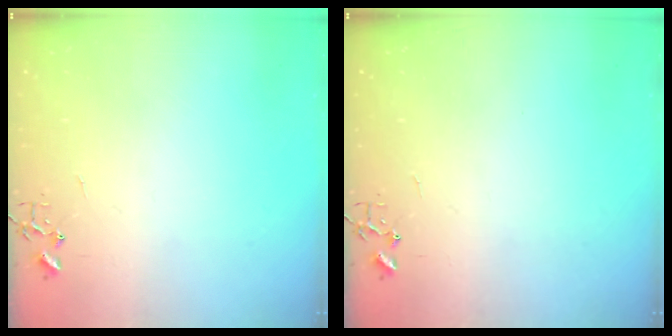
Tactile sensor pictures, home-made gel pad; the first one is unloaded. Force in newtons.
{"total": 0.0}